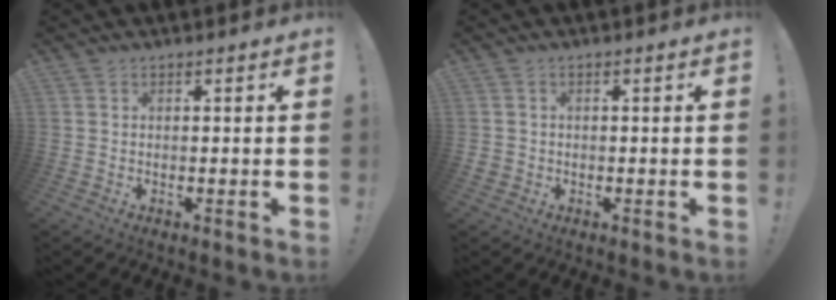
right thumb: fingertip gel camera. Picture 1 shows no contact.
{"total": 1.5, "force": [0.0, 1.5, 0.2], "torque": [0.006, -0.002, -0.001]}